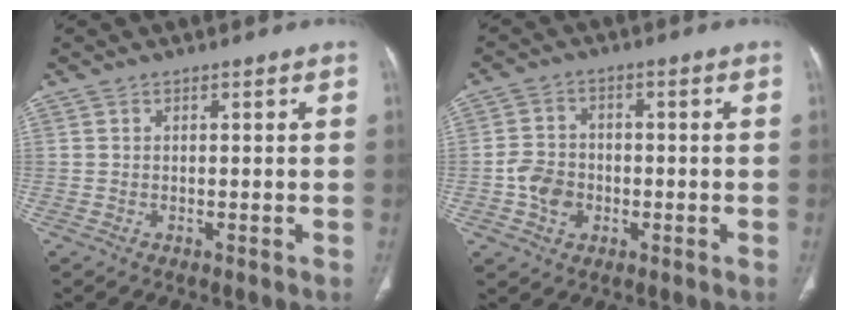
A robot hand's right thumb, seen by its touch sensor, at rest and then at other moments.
{"total": 6.1, "force": [-1.6, 4.9, 3.2], "torque": [-0.042, 0.013, -0.033]}